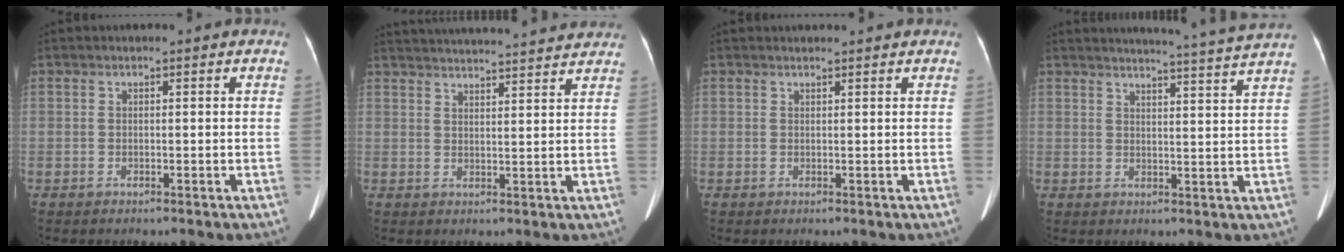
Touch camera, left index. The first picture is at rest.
{"total": 21.1, "force": [20.1, 1.2, 6.5], "torque": [-0.101, 0.001, 0.265]}
{"total": 2.9, "force": [2.8, 0.1, 0.8], "torque": [-0.010, 0.007, 0.033]}
{"total": 10.5, "force": [9.8, -2.7, 2.6], "torque": [-0.037, -0.054, 0.112]}